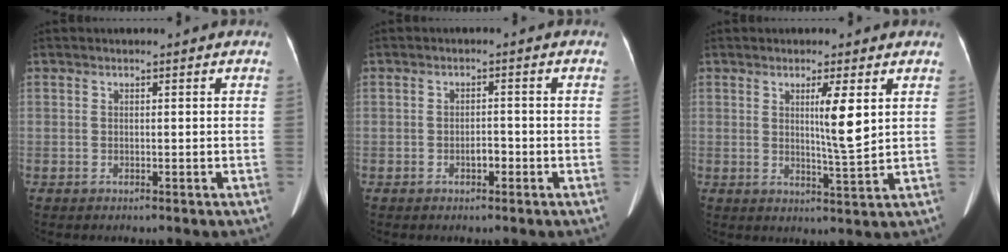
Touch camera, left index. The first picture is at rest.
{"total": 1.8, "force": [-0.9, 0.8, 1.3], "torque": [-0.019, 0.003, -0.014]}
{"total": 5.2, "force": [1.7, -0.2, 4.9], "torque": [-0.082, -0.011, 0.028]}